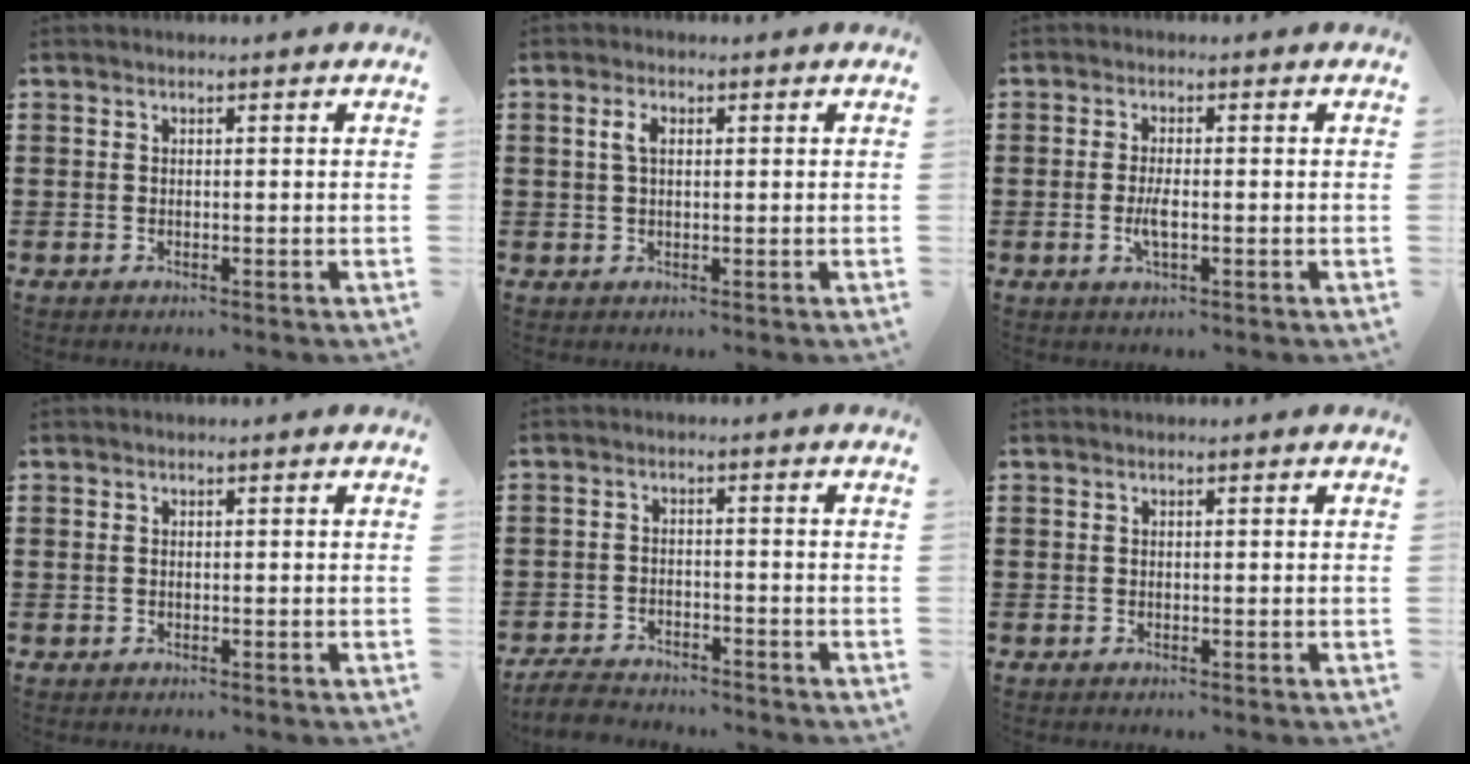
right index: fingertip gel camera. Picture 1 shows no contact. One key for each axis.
{"total": 2.5, "fx": 0.6, "fy": 1.2, "fz": 2.1, "tx": -0.046, "ty": 0.009, "tz": 0.008}
{"total": 3.1, "fx": -0.7, "fy": 0.8, "fz": 2.9, "tx": -0.064, "ty": -0.006, "tz": -0.018}
{"total": 0.6, "fx": 0.1, "fy": 0.5, "fz": 0.4, "tx": -0.010, "ty": 0.002, "tz": 0.002}
{"total": 3.8, "fx": -3.8, "fy": 0.6, "fz": 0.4, "tx": -0.024, "ty": -0.001, "tz": -0.083}
{"total": 0.0}